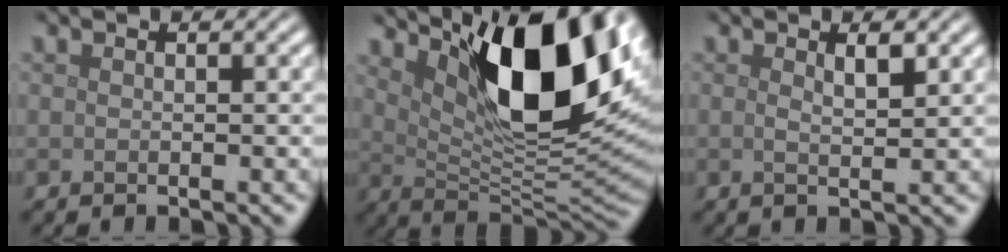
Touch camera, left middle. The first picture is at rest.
{"total": 13.1, "force": [5.2, 5.0, 11.0], "torque": [-0.165, -0.001, 0.091]}
{"total": 1.7, "force": [0.6, 0.3, 1.5], "torque": [-0.023, -0.001, 0.007]}